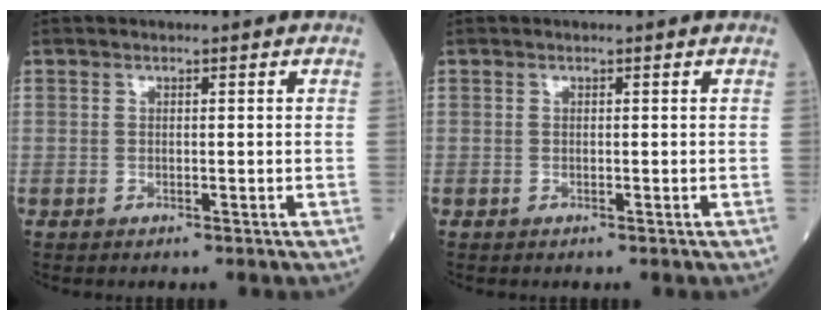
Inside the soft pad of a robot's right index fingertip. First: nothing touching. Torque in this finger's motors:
{"motor_torque": [0.00, 0.00, 0.00, -0.01]}